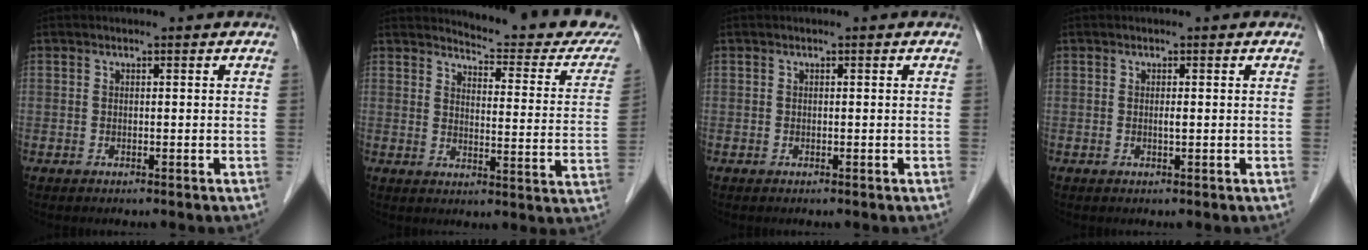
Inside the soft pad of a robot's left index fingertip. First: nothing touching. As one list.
[{"total": 16.3, "force": [15.7, 1.3, 4.1], "torque": [-0.043, -0.091, 0.164]}, {"total": 0.0}, {"total": 0.6, "force": [0.0, 0.0, 0.6], "torque": [-0.012, -0.001, 0.000]}]